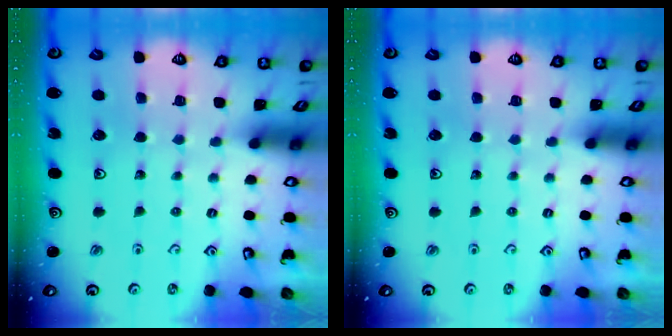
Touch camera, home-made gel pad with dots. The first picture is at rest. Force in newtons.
{"total": 0.0}